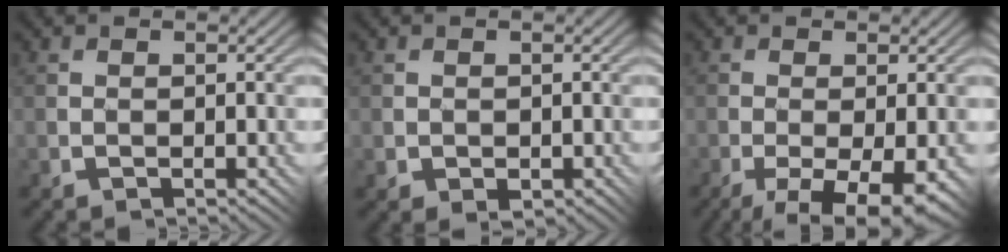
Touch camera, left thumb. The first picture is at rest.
{"total": 1.3, "force": [-0.3, 1.0, 0.8], "torque": [-0.020, -0.010, -0.003]}
{"total": 8.7, "force": [-4.6, 3.0, 6.7], "torque": [-0.108, -0.025, -0.061]}